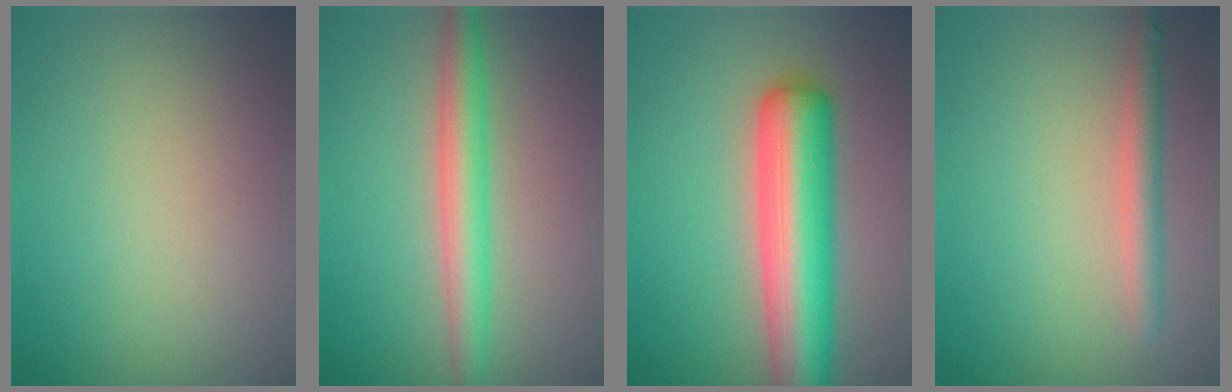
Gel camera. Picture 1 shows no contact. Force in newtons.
{"total": 3.9, "press": 3.9, "slide": 0.1}
{"total": 8.7, "press": 8.7, "slide": 0.2}
{"total": 2.3, "press": 2.3, "slide": 0.1}